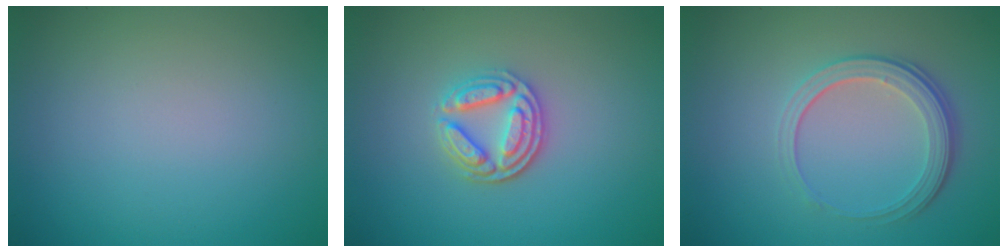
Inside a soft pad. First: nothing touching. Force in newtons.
{"total": 3.6, "press": 3.1, "slide": 1.8}
{"total": 3.8, "press": 2.7, "slide": 2.7}